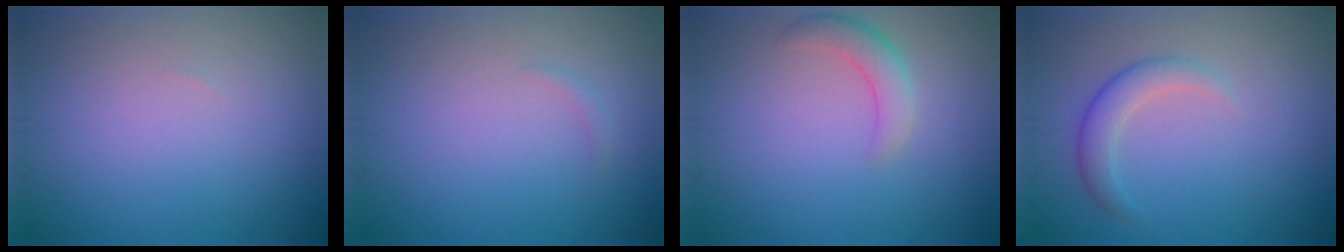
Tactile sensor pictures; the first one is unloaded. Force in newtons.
{"total": 0.6, "press": 0.6, "slide": 0.1}
{"total": 2.4, "press": 2.4, "slide": 0.2}
{"total": 2.4, "press": 2.4, "slide": 0.1}